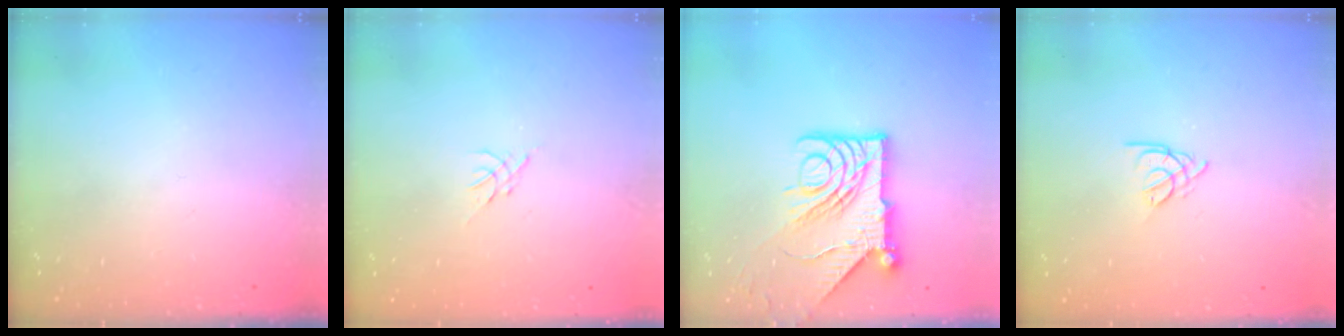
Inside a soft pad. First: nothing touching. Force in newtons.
{"total": 0.0}
{"total": 14.5, "press": 14.4, "slide": 1.7}
{"total": 2.7, "press": 2.6, "slide": 0.5}